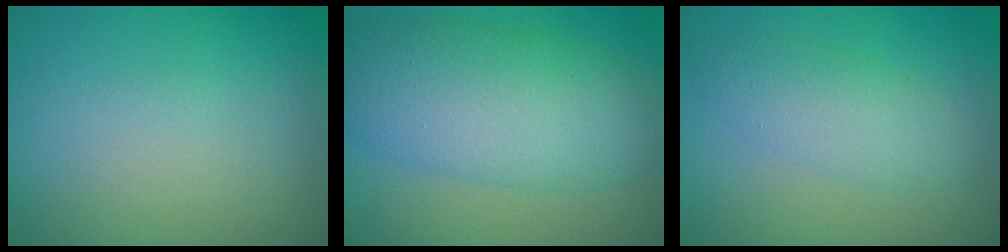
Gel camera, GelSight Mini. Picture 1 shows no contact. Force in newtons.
{"total": 8.4, "press": 8.4, "slide": 0.0}
{"total": 3.2, "press": 3.2, "slide": 0.1}